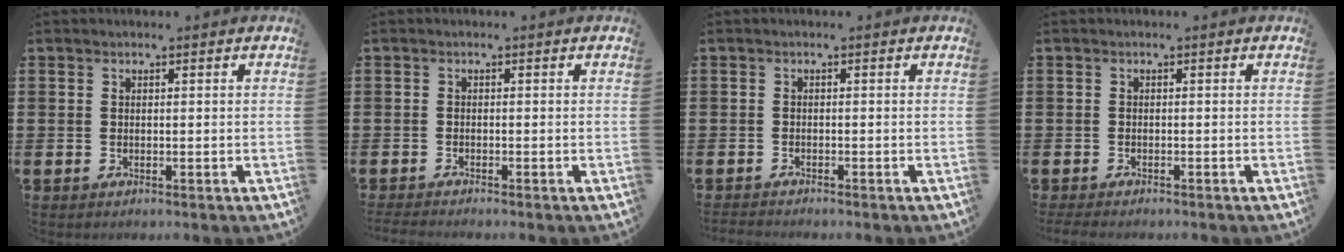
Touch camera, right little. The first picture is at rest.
{"total": 0.7, "force": [-0.6, 0.0, 0.3], "torque": [-0.004, -0.002, -0.013]}
{"total": 0.7, "force": [-0.7, 0.0, 0.0], "torque": [-0.002, -0.003, -0.014]}
{"total": 0.8, "force": [-0.7, 0.2, 0.3], "torque": [-0.007, -0.002, -0.014]}